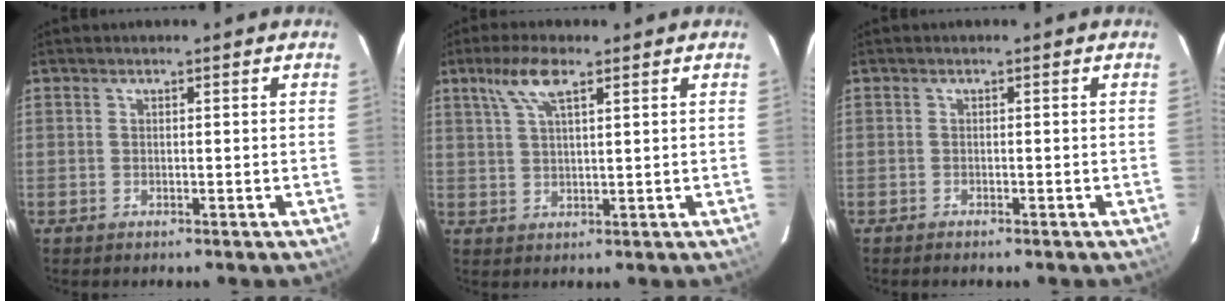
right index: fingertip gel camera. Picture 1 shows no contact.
{"total": 5.8, "force": [3.4, 1.6, 4.5], "torque": [-0.089, 0.011, 0.068]}
{"total": 0.9, "force": [-0.9, 0.3, 0.3], "torque": [-0.012, -0.001, -0.015]}